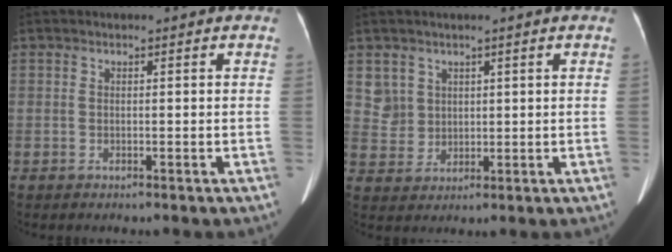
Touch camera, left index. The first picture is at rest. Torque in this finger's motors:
{"motor_torque": [0.39, -0.23, 0.17, 0.00]}